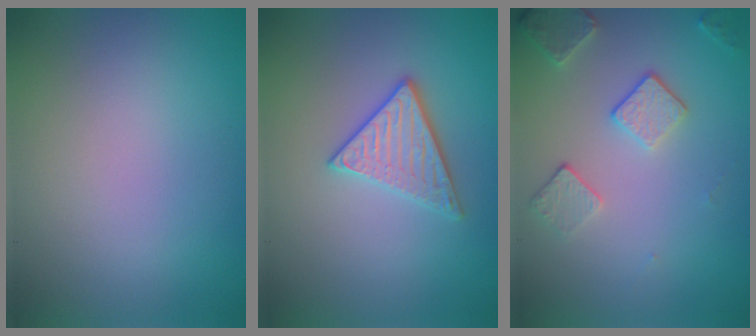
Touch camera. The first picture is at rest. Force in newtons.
{"total": 3.0, "press": 2.9, "slide": 0.8}
{"total": 3.1, "press": 2.7, "slide": 1.7}